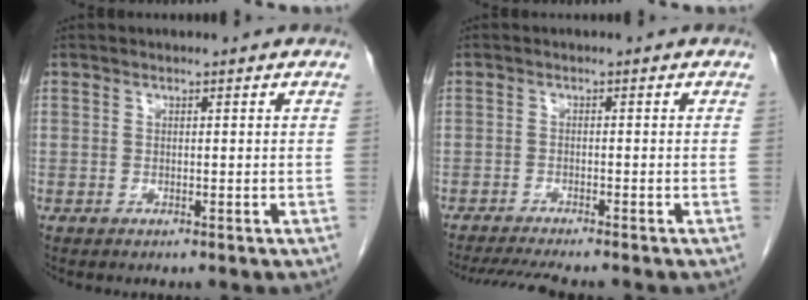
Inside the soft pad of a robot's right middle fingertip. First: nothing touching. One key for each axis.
{"total": 5.9, "fx": -5.2, "fy": -0.2, "fz": 2.8, "tx": -0.044, "ty": -0.017, "tz": -0.085}